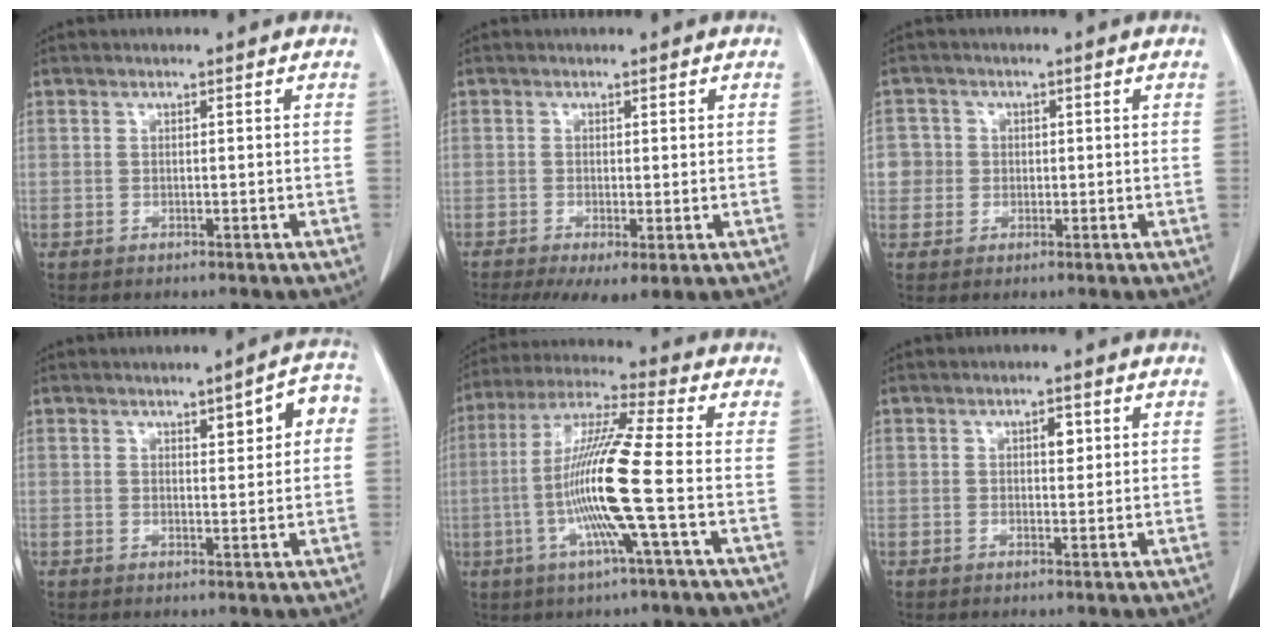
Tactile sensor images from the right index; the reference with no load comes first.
{"total": 6.2, "force": [-3.0, 2.0, 5.1], "torque": [-0.075, -0.021, -0.047]}
{"total": 3.5, "force": [0.1, 3.5, 0.0], "torque": [0.016, 0.012, 0.002]}
{"total": 5.5, "force": [1.6, 1.3, 5.1], "torque": [-0.064, 0.015, 0.019]}
{"total": 13.8, "force": [-2.6, -1.0, 13.5], "torque": [-0.268, -0.006, -0.062]}
{"total": 2.1, "force": [0.7, 0.9, 1.7], "torque": [-0.023, -0.001, 0.011]}